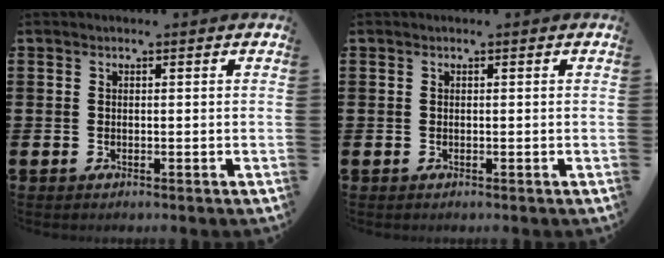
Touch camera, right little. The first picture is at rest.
{"total": 0.0}